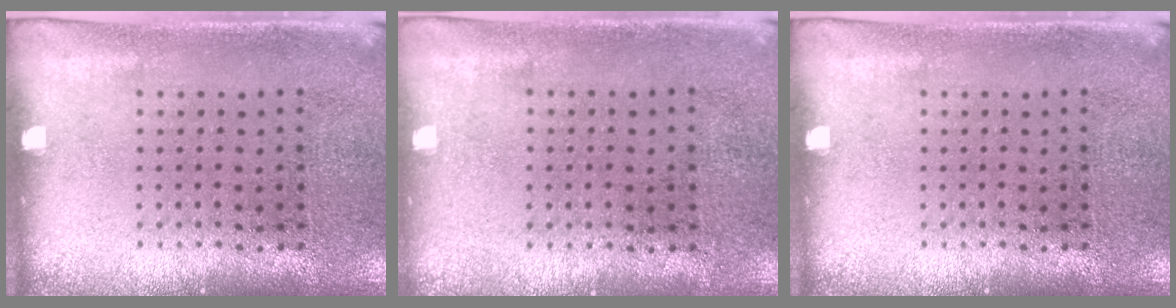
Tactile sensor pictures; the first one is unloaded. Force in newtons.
{"total": 0.0}
{"total": 0.0}